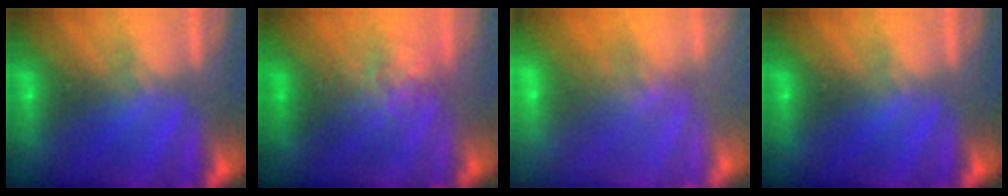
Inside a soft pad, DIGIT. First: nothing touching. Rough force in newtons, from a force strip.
{"total": 2.4}
{"total": 5.8}
{"total": 0.0}